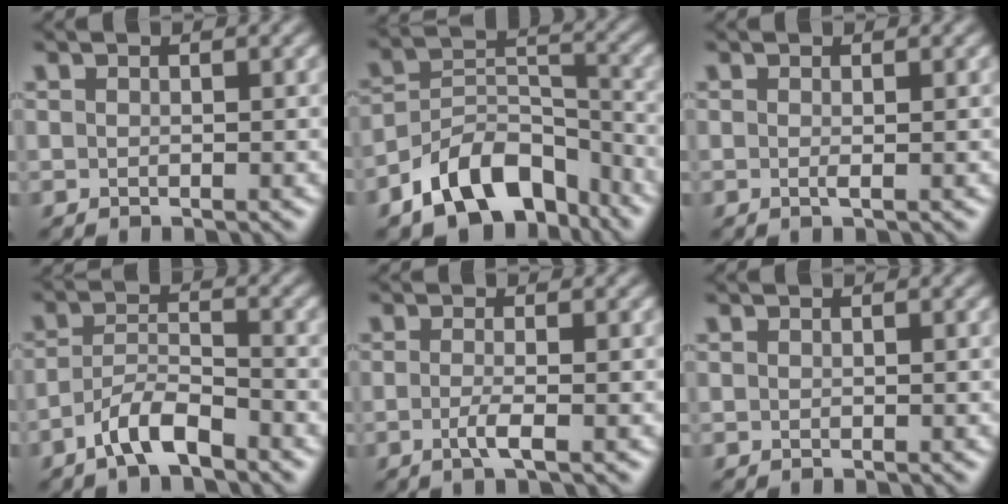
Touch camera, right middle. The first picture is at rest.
{"total": 9.8, "force": [-6.5, 5.5, 4.9], "torque": [-0.075, -0.001, -0.128]}
{"total": 0.6, "force": [-0.1, 0.0, 0.6], "torque": [-0.015, -0.004, -0.002]}
{"total": 4.1, "force": [-2.9, 1.2, 2.7], "torque": [-0.053, 0.009, -0.060]}
{"total": 2.1, "force": [-0.6, 0.5, 1.9], "torque": [-0.035, -0.003, -0.018]}
{"total": 0.0}